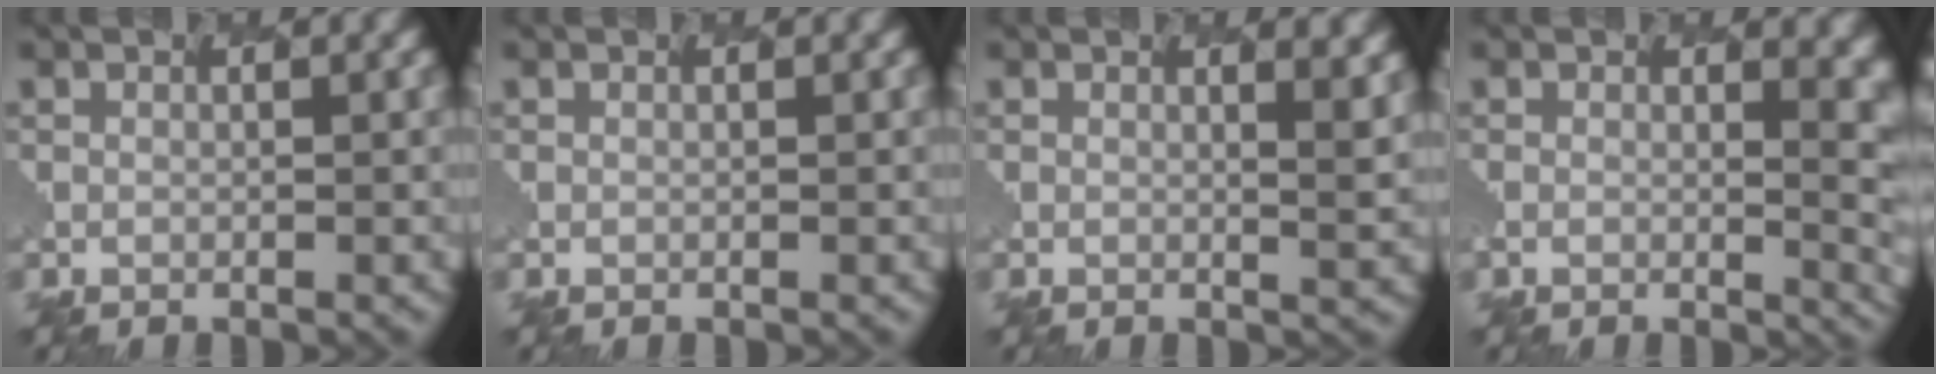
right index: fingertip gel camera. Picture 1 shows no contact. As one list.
[{"total": 0.0}, {"total": 1.5, "force": [1.4, -0.5, 0.2], "torque": [-0.005, 0.020, -0.008]}, {"total": 5.0, "force": [0.7, 2.1, 4.5], "torque": [-0.015, 0.012, -0.010]}]